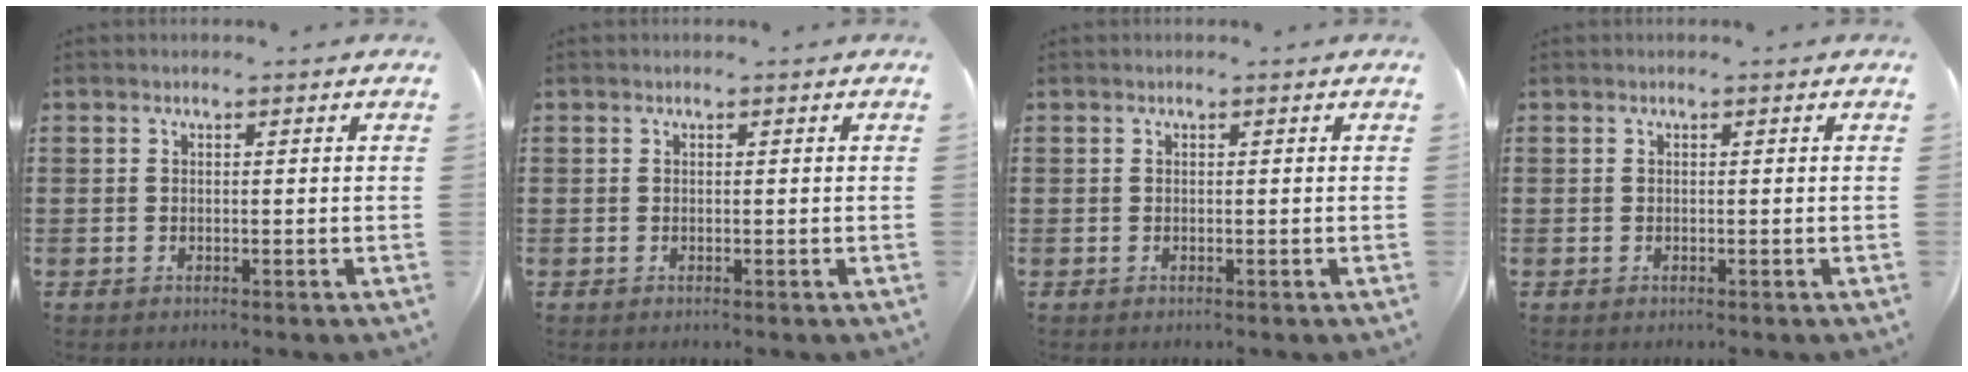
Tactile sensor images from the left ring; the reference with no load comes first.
{"total": 0.0}
{"total": 0.0}
{"total": 0.0}